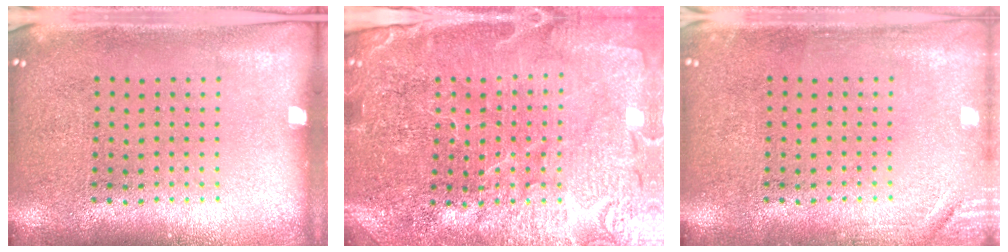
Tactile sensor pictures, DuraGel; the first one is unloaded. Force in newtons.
{"total": 4.2, "press": 4.0, "slide": 1.2}
{"total": 1.5, "press": 1.5, "slide": 0.3}